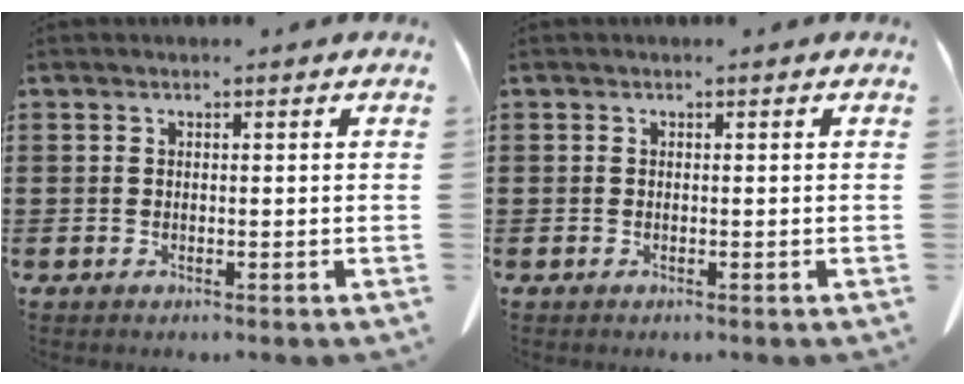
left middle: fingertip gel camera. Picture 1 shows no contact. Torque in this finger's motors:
{"motor_torque": [-0.19, 0.25, -0.01, -0.01]}